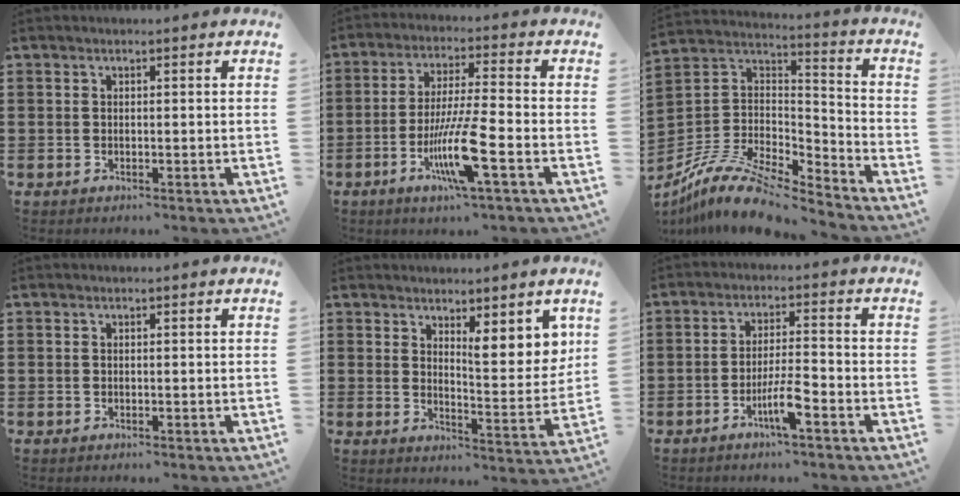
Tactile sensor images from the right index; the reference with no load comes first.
{"total": 10.0, "force": [-4.1, 0.8, 9.1], "torque": [-0.181, -0.012, -0.079]}
{"total": 11.5, "force": [-9.4, 3.3, 5.7], "torque": [-0.118, 0.027, -0.185]}
{"total": 0.0}
{"total": 6.0, "force": [4.6, 1.9, 3.3], "torque": [-0.046, -0.026, 0.077]}
{"total": 5.1, "force": [-2.7, 0.7, 4.3], "torque": [-0.085, -0.004, -0.051]}